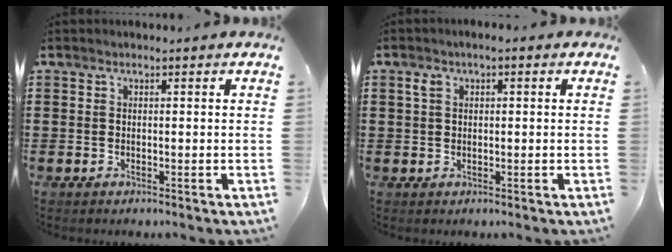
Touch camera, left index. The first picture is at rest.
{"total": 1.9, "force": [0.4, 1.2, 1.5], "torque": [-0.033, 0.010, 0.004]}